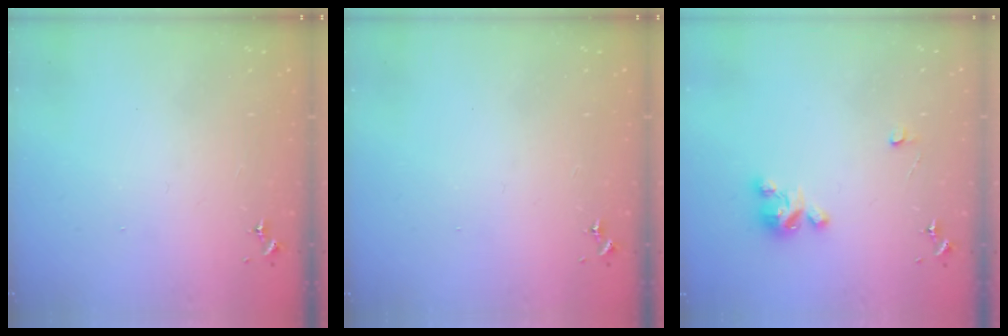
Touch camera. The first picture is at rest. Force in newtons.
{"total": 0.0}
{"total": 5.2, "press": 5.2, "slide": 0.4}